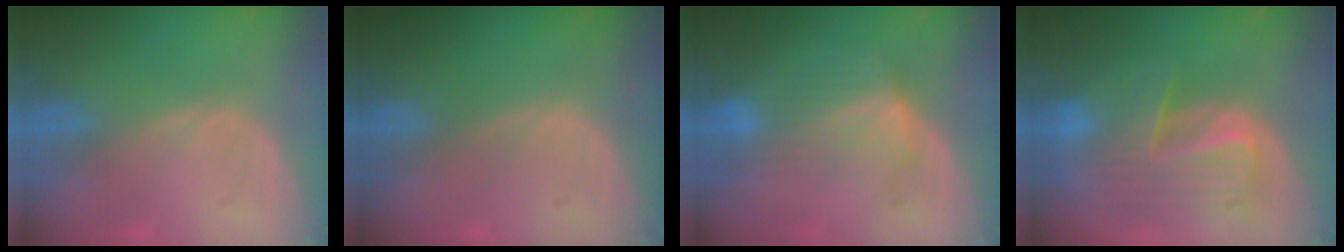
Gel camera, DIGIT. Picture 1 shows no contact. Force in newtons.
{"total": 0.0}
{"total": 7.1, "press": 6.4, "slide": 3.1}
{"total": 10.0, "press": 8.7, "slide": 5.0}